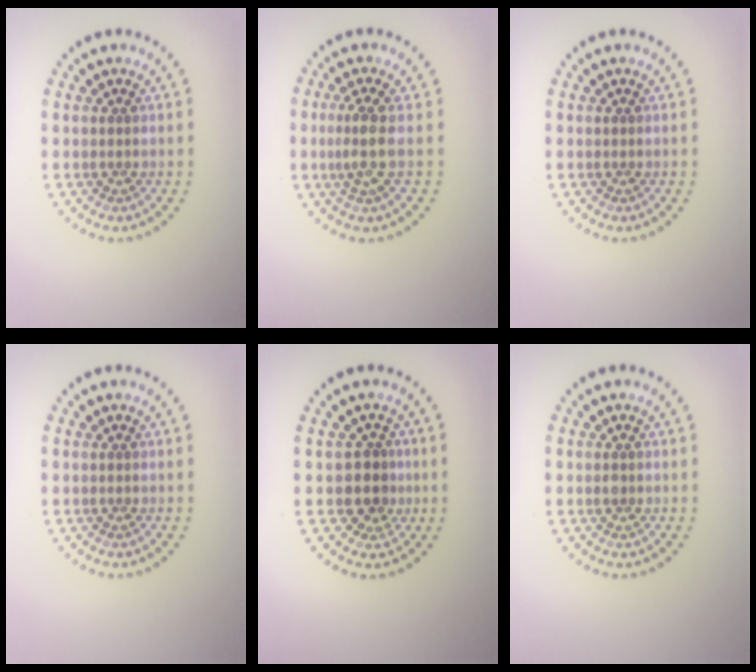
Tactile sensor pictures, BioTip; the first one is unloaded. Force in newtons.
{"total": 2.4, "press": 2.0, "slide": 1.5}
{"total": 0.0}
{"total": 0.0}
{"total": 2.6, "press": 2.3, "slide": 1.2}
{"total": 0.6, "press": 0.6, "slide": 0.1}